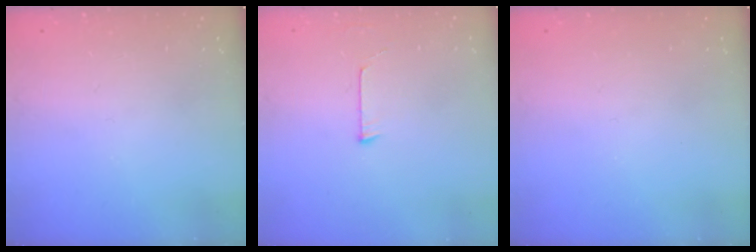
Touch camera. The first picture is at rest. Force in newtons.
{"total": 3.7, "press": 3.6, "slide": 0.4}
{"total": 0.0}